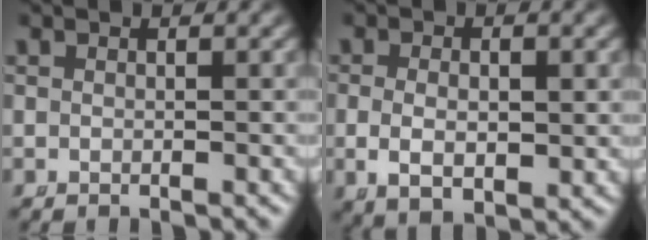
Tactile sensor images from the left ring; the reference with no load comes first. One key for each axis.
{"total": 3.8, "fx": -0.5, "fy": 2.2, "fz": 3.1, "tx": -0.064, "ty": -0.019, "tz": 0.007}